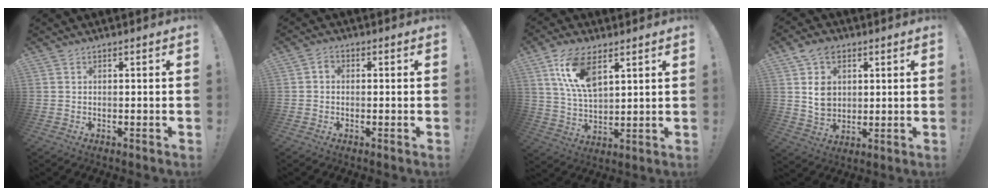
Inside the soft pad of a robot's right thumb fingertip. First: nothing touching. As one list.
[{"total": 2.1, "force": [-0.3, 1.7, 1.1], "torque": [-0.029, 0.011, -0.005]}, {"total": 12.9, "force": [6.6, 6.2, 9.1], "torque": [-0.188, -0.015, 0.122]}, {"total": 10.3, "force": [3.5, 8.3, 5.0], "torque": [-0.073, 0.002, 0.072]}]